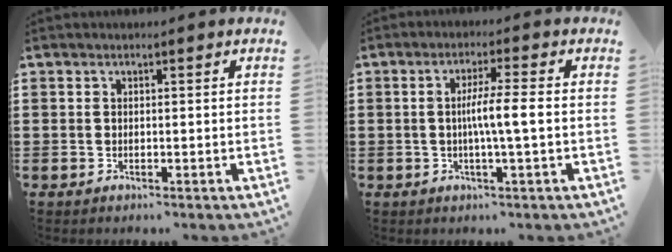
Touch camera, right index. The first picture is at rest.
{"total": 5.1, "force": [-0.5, 0.0, 5.1], "torque": [-0.090, -0.004, -0.012]}